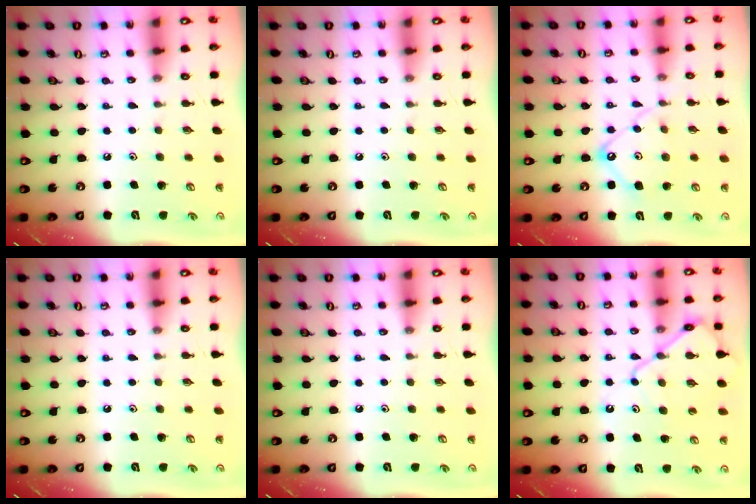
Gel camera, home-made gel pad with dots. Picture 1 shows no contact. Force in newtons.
{"total": 0.0}
{"total": 11.4, "press": 11.4, "slide": 1.0}
{"total": 0.0}
{"total": 0.0}
{"total": 11.4, "press": 11.4, "slide": 1.1}